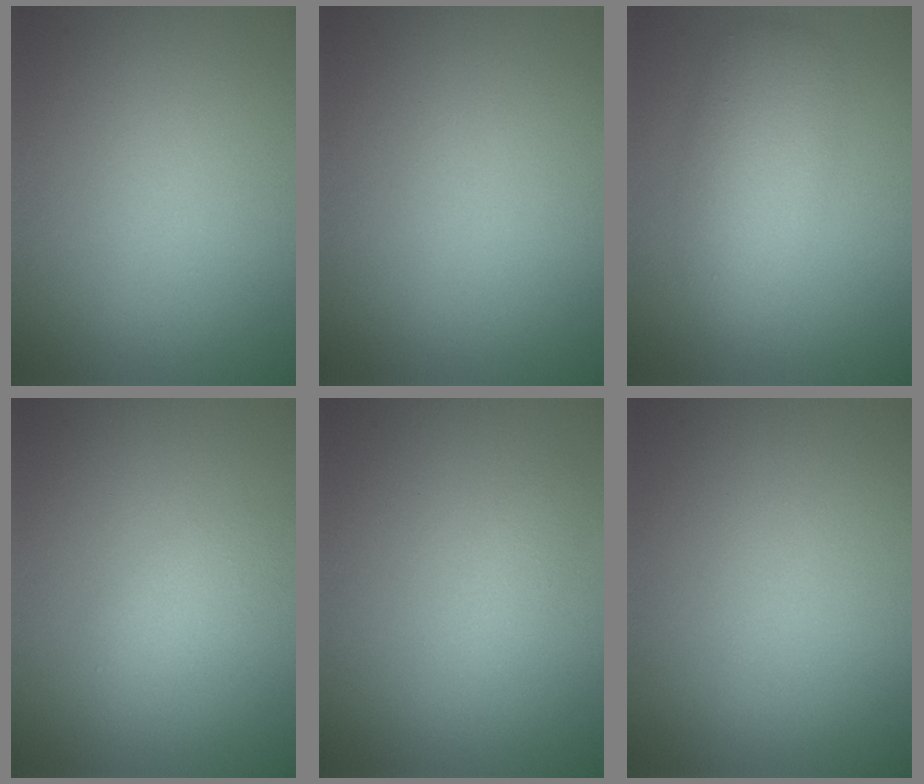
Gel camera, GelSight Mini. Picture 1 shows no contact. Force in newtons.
{"total": 0.0}
{"total": 4.4, "press": 4.4, "slide": 0.2}
{"total": 1.8, "press": 1.8, "slide": 0.0}
{"total": 1.3, "press": 1.3, "slide": 0.0}
{"total": 0.0}